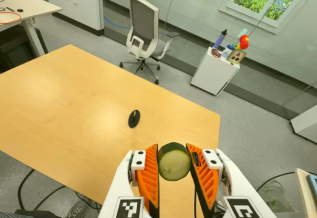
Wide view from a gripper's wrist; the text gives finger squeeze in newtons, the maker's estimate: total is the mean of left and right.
{"total": 10.8, "left": 10.3, "right": 11.4}